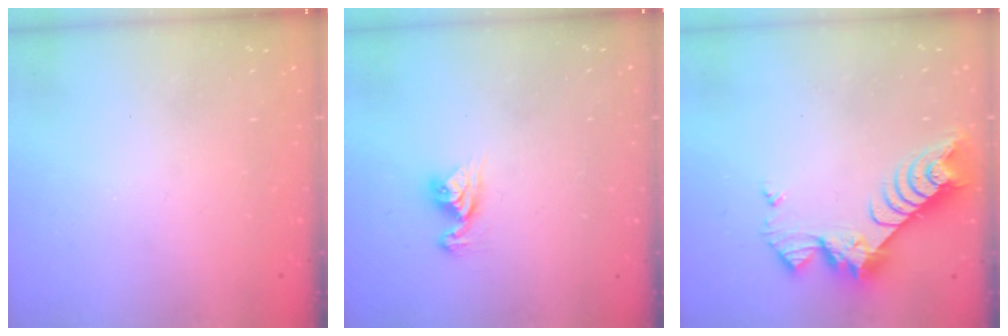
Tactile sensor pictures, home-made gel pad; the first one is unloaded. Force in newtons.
{"total": 8.2, "press": 8.2, "slide": 0.8}
{"total": 8.7, "press": 8.7, "slide": 0.9}